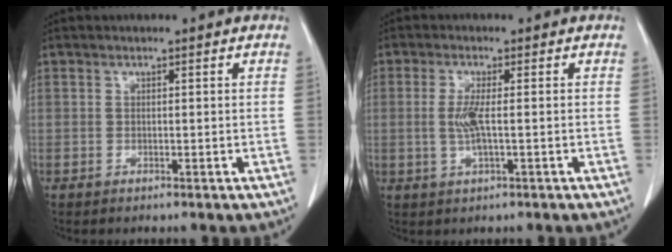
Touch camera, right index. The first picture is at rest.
{"total": 3.7, "force": [-0.1, 0.4, 3.7], "torque": [-0.081, -0.005, -0.003]}